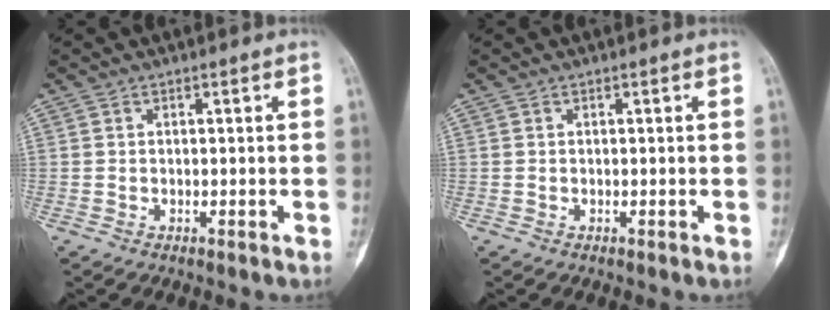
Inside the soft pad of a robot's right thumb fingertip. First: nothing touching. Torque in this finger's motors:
{"motor_torque": [0.35, 0.17, 0.03, -0.11, 0.08]}